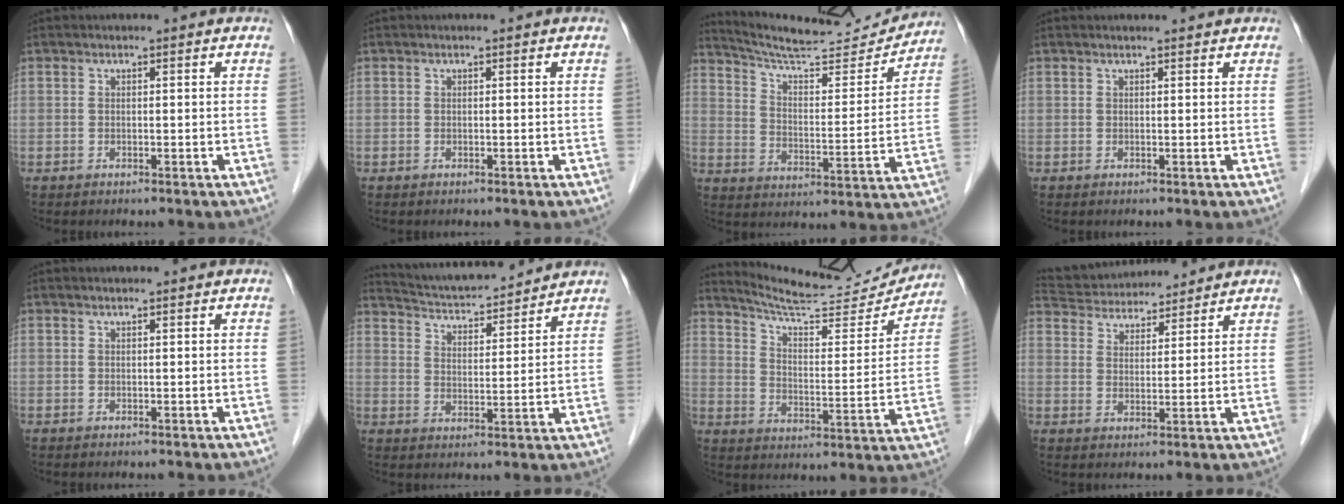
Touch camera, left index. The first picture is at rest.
{"total": 0.0}
{"total": 18.3, "force": [17.5, 1.7, 5.1], "torque": [-0.087, -0.023, 0.255]}
{"total": 1.9, "force": [1.8, 0.1, 0.5], "torque": [-0.009, 0.010, 0.024]}
{"total": 0.8, "force": [0.8, 0.0, 0.3], "torque": [-0.009, 0.012, 0.015]}
{"total": 13.2, "force": [12.6, 1.5, 3.7], "torque": [-0.068, 0.014, 0.198]}
{"total": 17.5, "force": [17.0, 1.5, 4.1], "torque": [-0.070, -0.038, 0.236]}
{"total": 13.0, "force": [12.2, 2.9, 3.5], "torque": [-0.065, 0.036, 0.200]}